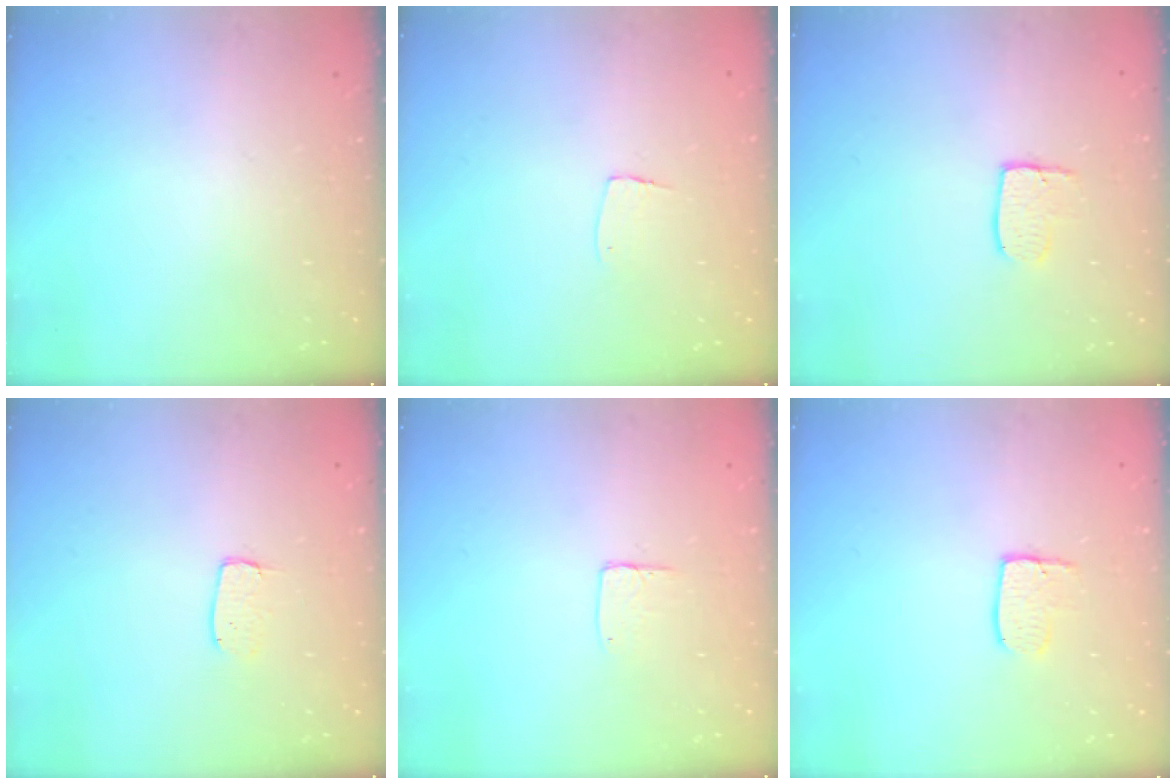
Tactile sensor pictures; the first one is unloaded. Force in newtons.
{"total": 5.4, "press": 5.4, "slide": 0.3}
{"total": 5.5, "press": 5.5, "slide": 0.3}
{"total": 3.9, "press": 3.9, "slide": 0.3}
{"total": 3.6, "press": 3.6, "slide": 0.3}
{"total": 5.5, "press": 5.5, "slide": 0.3}